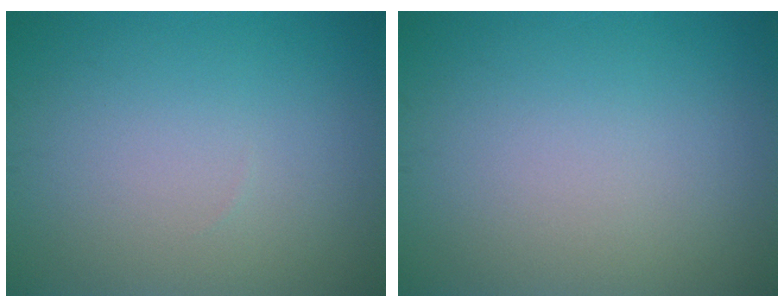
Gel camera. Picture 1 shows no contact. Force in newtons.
{"total": 0.0}